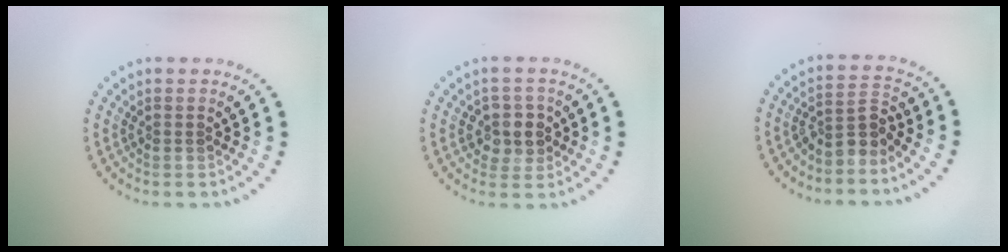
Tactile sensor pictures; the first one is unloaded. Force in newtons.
{"total": 2.6, "press": 2.4, "slide": 1.1}
{"total": 2.7, "press": 2.0, "slide": 1.8}